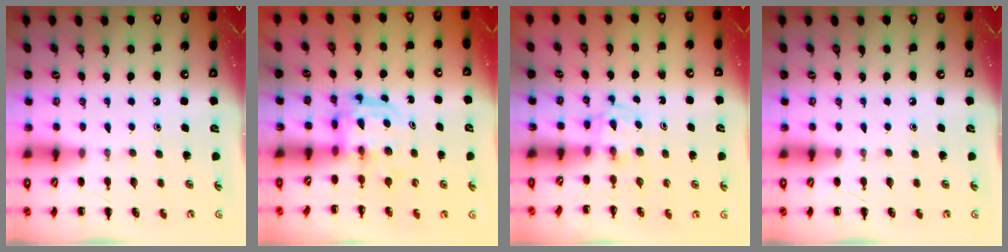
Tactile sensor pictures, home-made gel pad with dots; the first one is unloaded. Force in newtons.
{"total": 3.0, "press": 3.0, "slide": 0.2}
{"total": 2.5, "press": 2.2, "slide": 1.3}
{"total": 0.0}